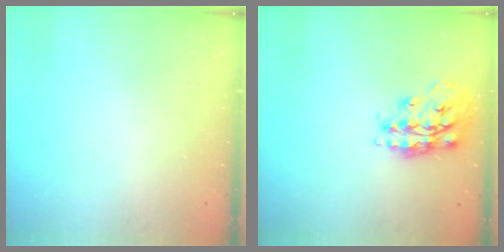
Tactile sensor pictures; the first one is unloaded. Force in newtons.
{"total": 17.3, "press": 17.2, "slide": 1.7}